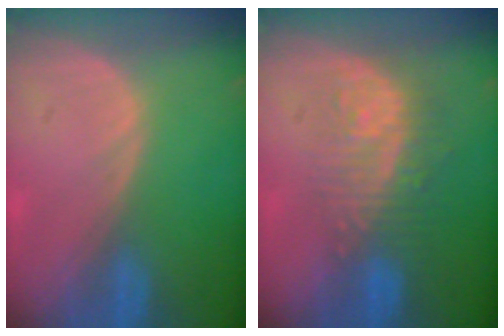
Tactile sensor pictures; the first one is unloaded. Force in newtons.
{"total": 9.0, "press": 8.1, "slide": 3.9}